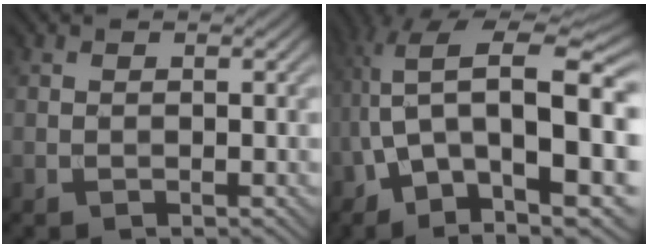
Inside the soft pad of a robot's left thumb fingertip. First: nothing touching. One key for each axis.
{"total": 19.3, "fx": 0.5, "fy": 9.4, "fz": 16.9, "tx": -0.319, "ty": -0.022, "tz": 0.033}